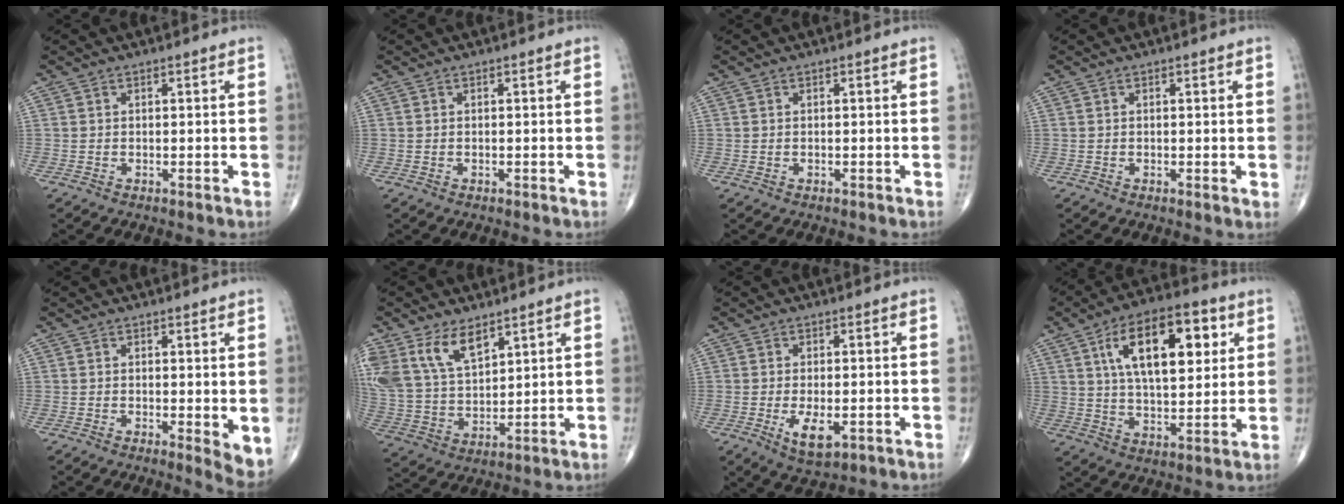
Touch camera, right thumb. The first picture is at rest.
{"total": 0.0}
{"total": 0.0}
{"total": 0.7, "force": [0.1, 0.2, 0.7], "torque": [-0.016, -0.004, 0.001]}
{"total": 4.4, "force": [0.0, 1.2, 4.2], "torque": [-0.058, -0.014, 0.000]}
{"total": 13.4, "force": [7.8, 7.2, 8.1], "torque": [-0.147, -0.025, 0.169]}
{"total": 6.1, "force": [-1.7, 2.8, 5.1], "torque": [-0.087, -0.010, -0.021]}
{"total": 18.2, "force": [6.2, 8.5, 14.9], "torque": [-0.206, -0.009, 0.101]}